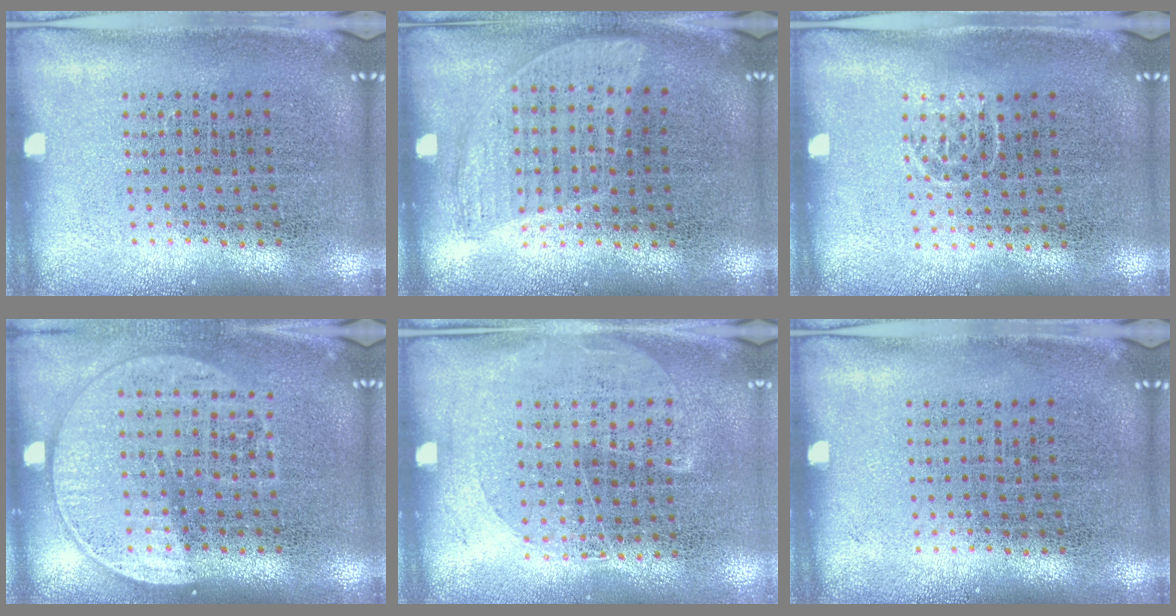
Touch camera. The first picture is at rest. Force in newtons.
{"total": 0.9, "press": 0.8, "slide": 0.4}
{"total": 0.7, "press": 0.5, "slide": 0.5}
{"total": 1.5, "press": 1.4, "slide": 0.6}
{"total": 1.2, "press": 1.0, "slide": 0.7}
{"total": 0.0}